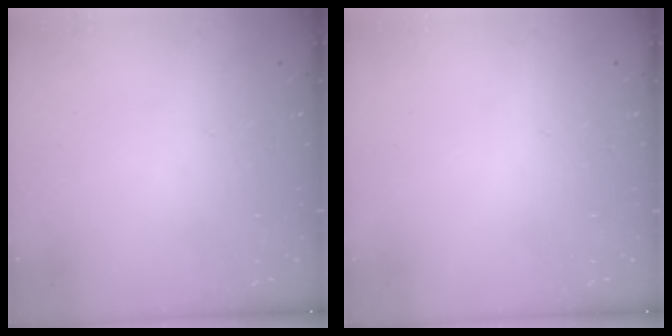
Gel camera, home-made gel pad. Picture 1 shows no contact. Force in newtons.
{"total": 0.0}